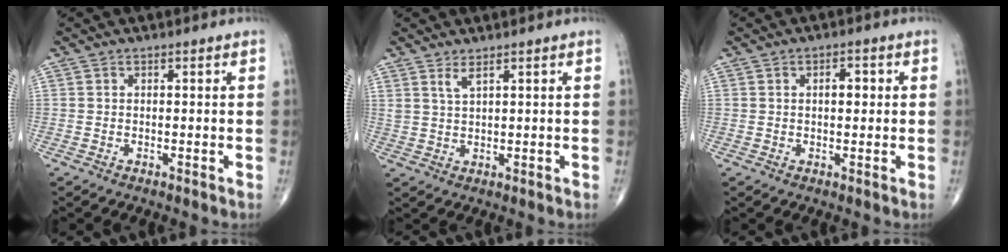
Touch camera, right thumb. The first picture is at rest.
{"total": 2.4, "force": [1.7, 0.5, 1.7], "torque": [-0.036, -0.013, 0.037]}
{"total": 2.8, "force": [0.5, 1.5, 2.3], "torque": [-0.029, 0.004, 0.004]}